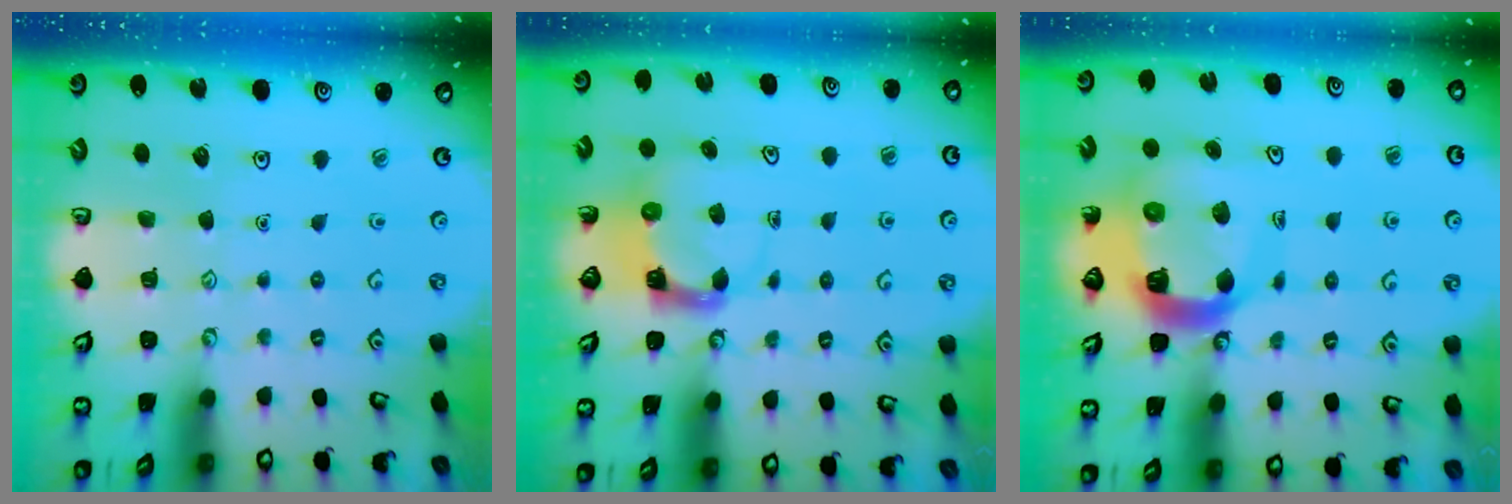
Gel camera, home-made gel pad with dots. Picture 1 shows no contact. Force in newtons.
{"total": 3.5, "press": 3.5, "slide": 0.4}
{"total": 14.8, "press": 14.6, "slide": 1.8}